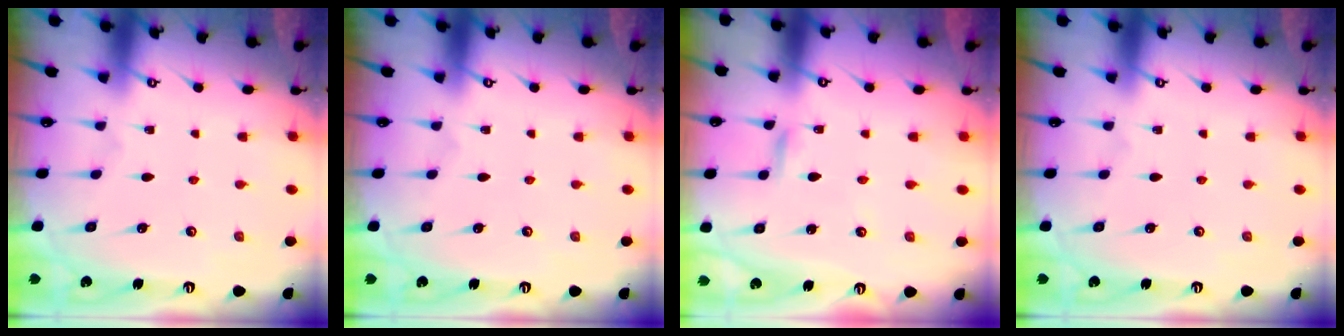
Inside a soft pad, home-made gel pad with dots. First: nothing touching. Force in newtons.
{"total": 0.0}
{"total": 2.4, "press": 2.4, "slide": 0.1}
{"total": 0.0}